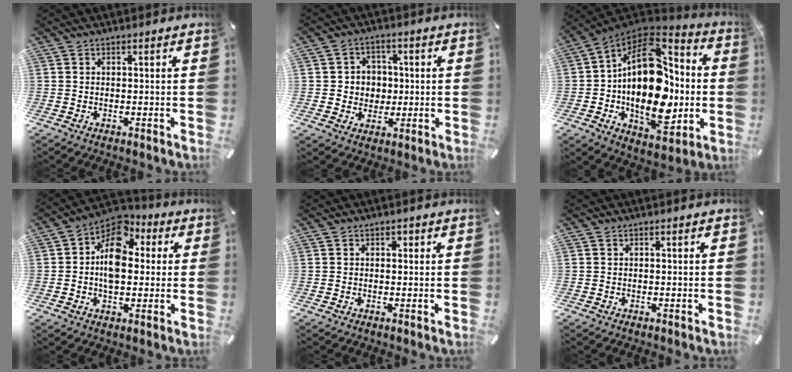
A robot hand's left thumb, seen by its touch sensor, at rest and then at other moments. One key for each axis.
{"total": 5.8, "fx": 0.2, "fy": 5.8, "fz": 0.6, "tx": -0.014, "ty": 0.006, "tz": 0.003}
{"total": 25.4, "fx": -1.8, "fy": 16.5, "fz": 19.2, "tx": -0.318, "ty": -0.011, "tz": -0.022}
{"total": 11.3, "fx": 0.5, "fy": 8.2, "fz": 7.7, "tx": -0.131, "ty": 0.000, "tz": 0.004}
{"total": 0.9, "fx": 0.2, "fy": 0.8, "fz": 0.3, "tx": 0.001, "ty": 0.002, "tz": 0.001}
{"total": 0.0}